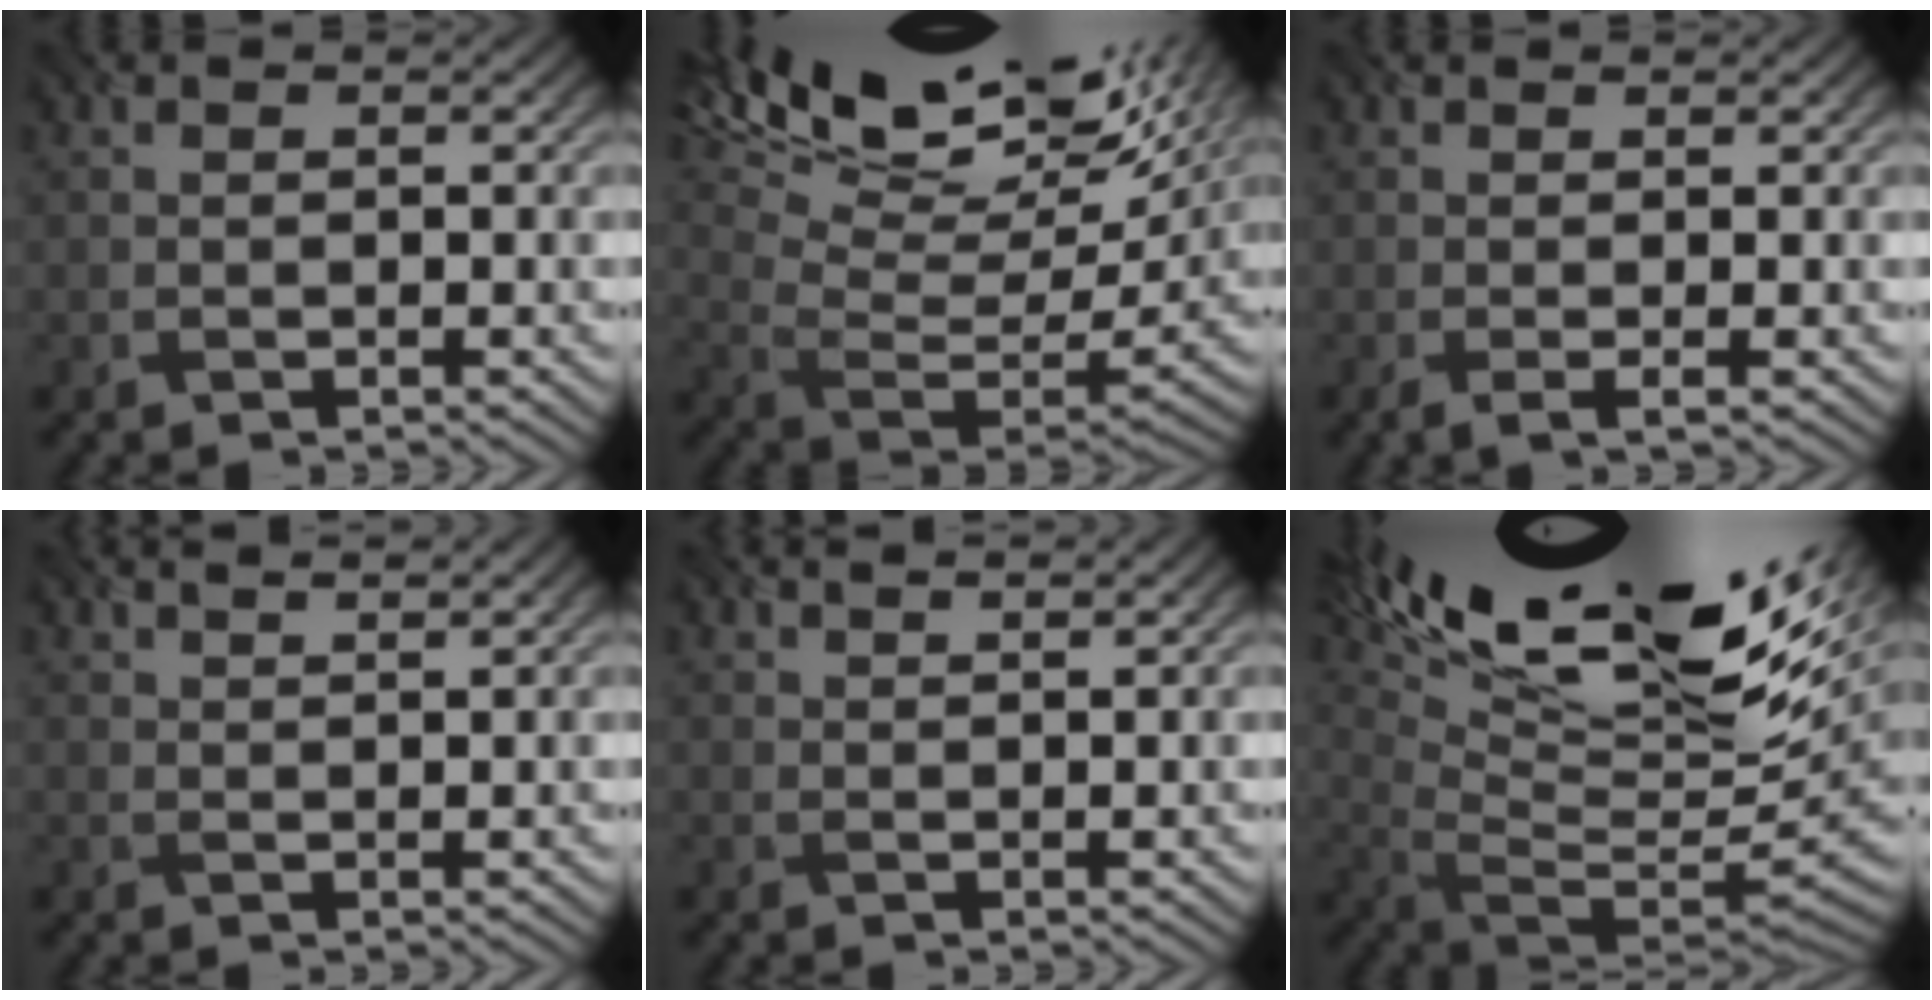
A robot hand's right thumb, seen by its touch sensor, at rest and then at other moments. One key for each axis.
{"total": 19.8, "fx": 12.6, "fy": 6.8, "fz": 13.7, "tx": -0.237, "ty": 0.030, "tz": 0.187}
{"total": 1.7, "fx": -0.2, "fy": 0.3, "fz": 1.7, "tx": -0.032, "ty": -0.003, "tz": -0.008}
{"total": 2.8, "fx": 2.4, "fy": 0.5, "fz": 1.4, "tx": -0.021, "ty": 0.003, "tz": 0.035}
{"total": 2.3, "fx": 2.0, "fy": 0.4, "fz": 1.1, "tx": -0.018, "ty": 0.001, "tz": 0.028}
{"total": 21.0, "fx": 11.4, "fy": 6.1, "fz": 16.5, "tx": -0.268, "ty": 0.039, "tz": 0.194}